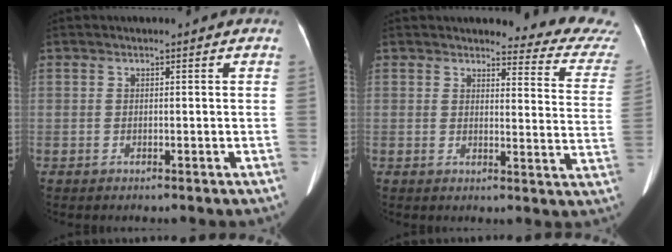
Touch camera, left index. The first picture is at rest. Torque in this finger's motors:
{"motor_torque": [-0.08, -0.20, 0.04, -0.06]}